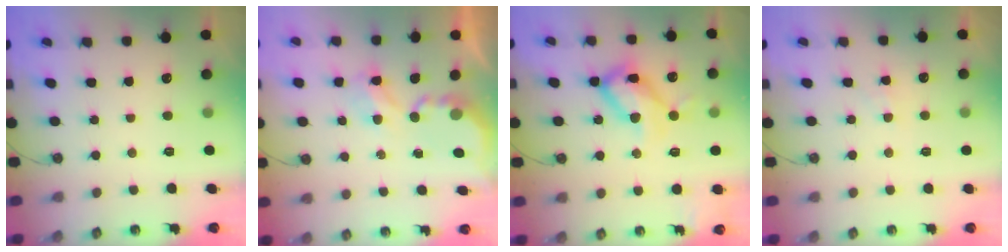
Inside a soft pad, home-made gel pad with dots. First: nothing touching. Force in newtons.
{"total": 4.0, "press": 4.0, "slide": 0.3}
{"total": 17.9, "press": 17.8, "slide": 1.9}
{"total": 4.0, "press": 4.0, "slide": 0.5}